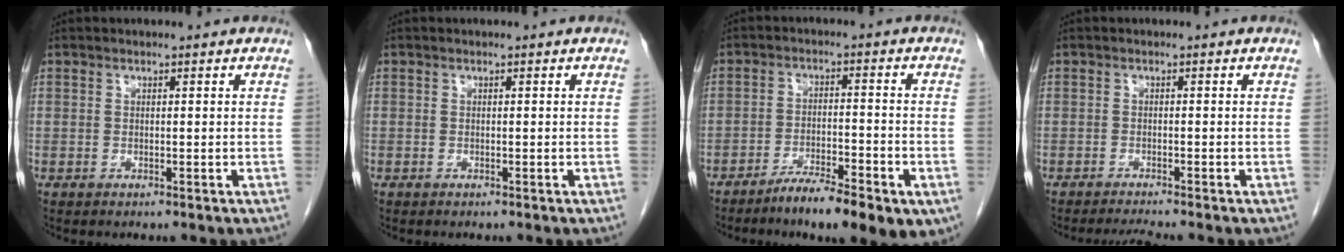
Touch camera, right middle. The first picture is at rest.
{"total": 0.0}
{"total": 10.2, "force": [-6.4, 1.9, 7.7], "torque": [-0.110, -0.006, -0.095]}
{"total": 2.7, "force": [-2.4, -1.0, 0.6], "torque": [-0.020, -0.015, -0.043]}